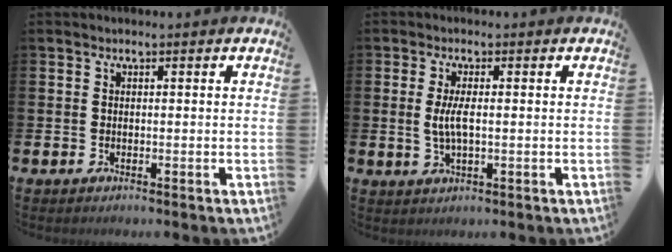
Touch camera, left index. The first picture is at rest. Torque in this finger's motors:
{"motor_torque": [0.24, 0.02, 0.57, 0.05]}